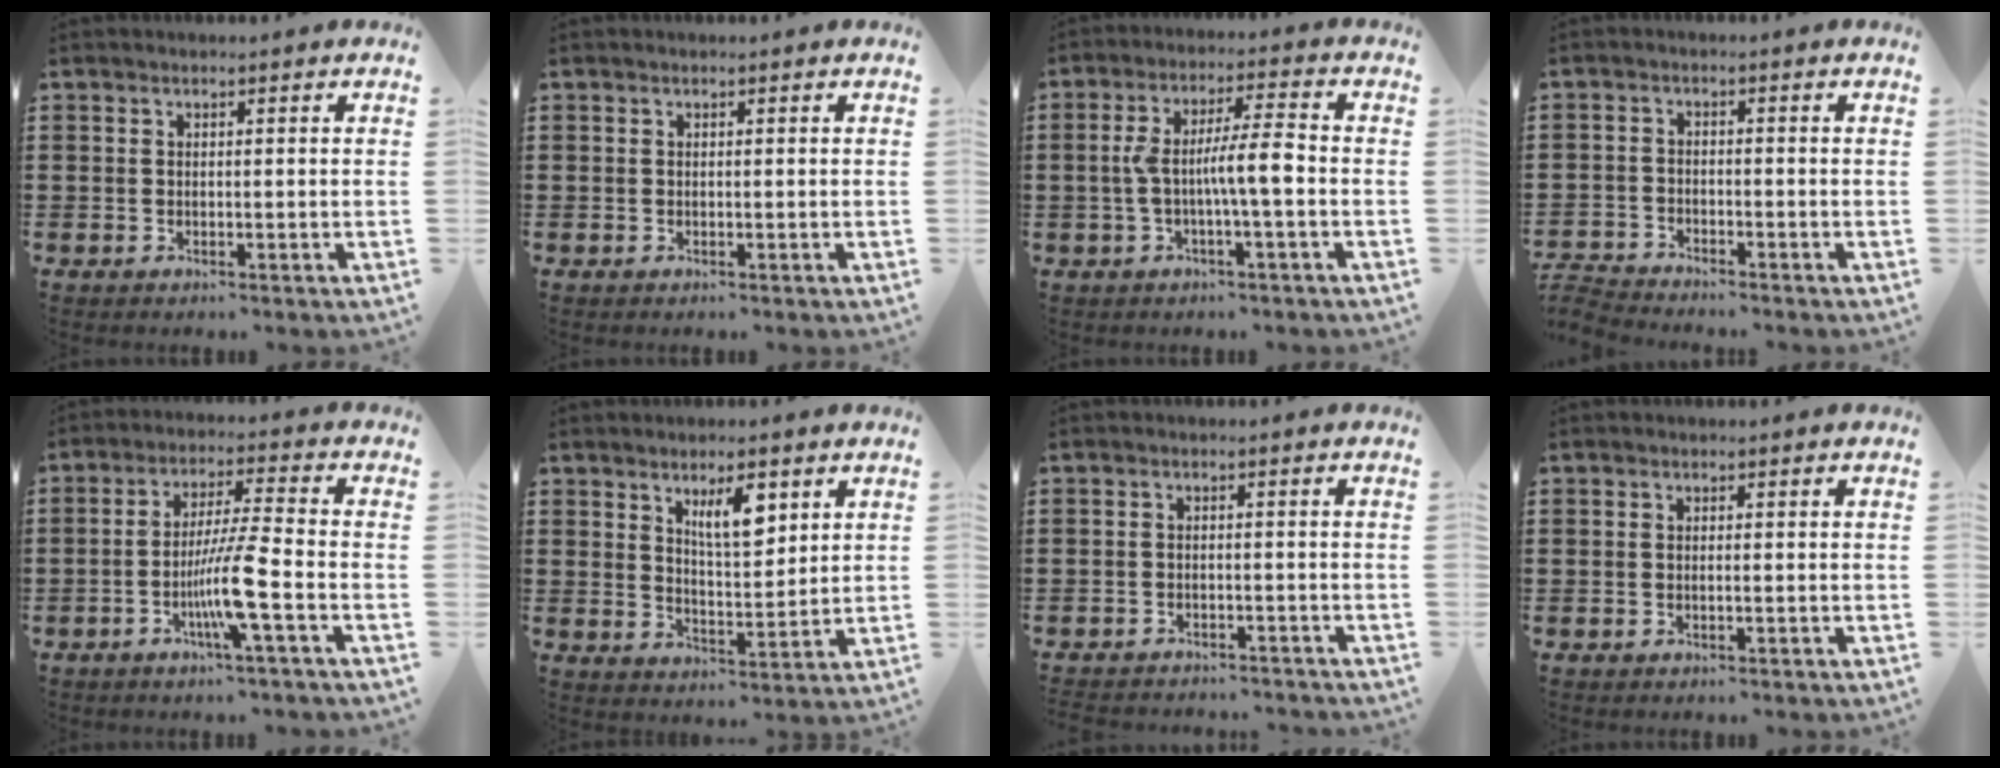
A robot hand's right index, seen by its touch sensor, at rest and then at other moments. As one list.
[{"total": 0.0}, {"total": 7.2, "force": [-1.1, 1.1, 7.1], "torque": [-0.135, 0.003, -0.026]}, {"total": 2.9, "force": [-2.9, 0.1, -0.1], "torque": [-0.010, -0.002, -0.066]}, {"total": 8.2, "force": [-3.3, -0.2, 7.5], "torque": [-0.146, -0.010, -0.064]}, {"total": 6.1, "force": [3.2, 2.2, 4.8], "torque": [-0.086, 0.000, 0.052]}, {"total": 1.8, "force": [-1.8, 0.1, 0.0], "torque": [-0.006, 0.001, -0.039]}, {"total": 0.0}]